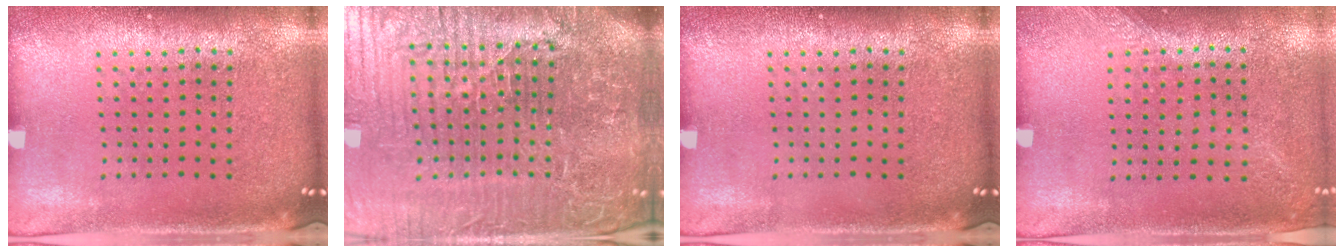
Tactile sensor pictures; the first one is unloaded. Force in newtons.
{"total": 7.9, "press": 7.0, "slide": 3.7}
{"total": 0.0}
{"total": 1.4, "press": 1.0, "slide": 0.9}